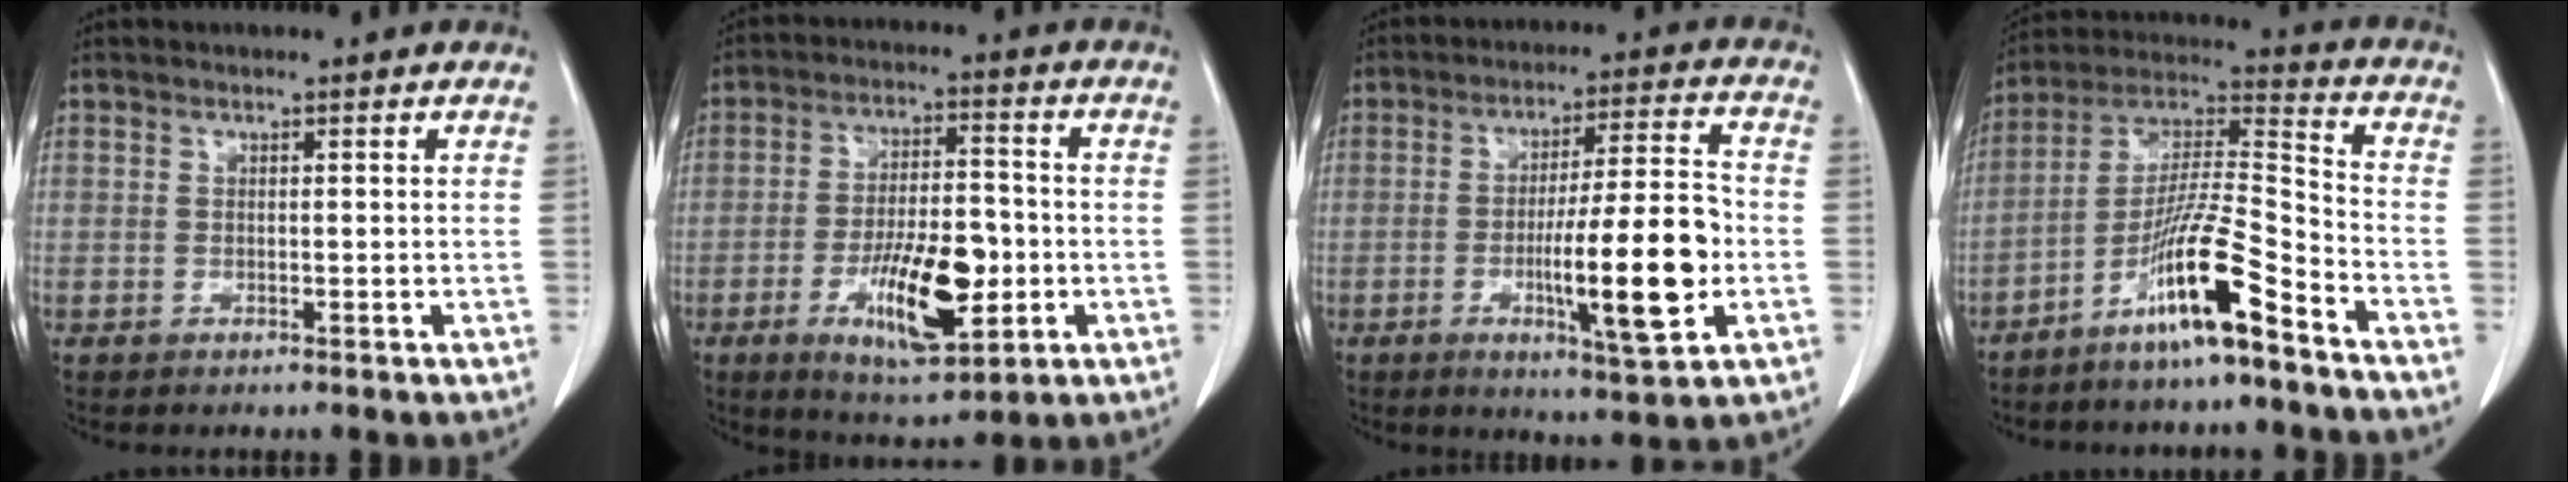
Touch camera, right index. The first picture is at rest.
{"total": 13.1, "force": [-3.9, 4.2, 11.8], "torque": [-0.204, -0.004, -0.058]}
{"total": 14.2, "force": [-3.4, 1.1, 13.8], "torque": [-0.220, -0.004, -0.053]}
{"total": 13.6, "force": [-8.5, 0.3, 10.6], "torque": [-0.204, -0.005, -0.163]}